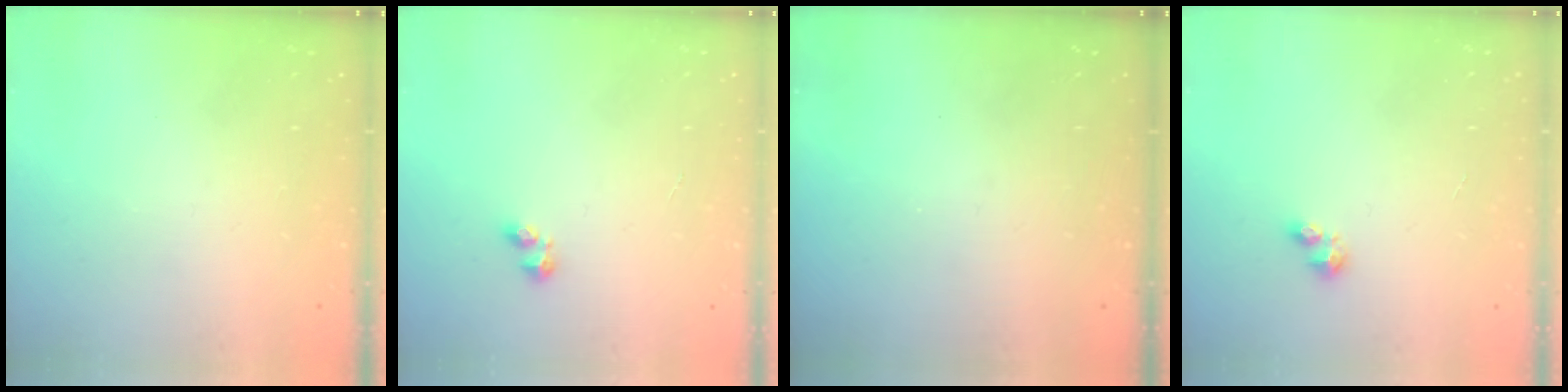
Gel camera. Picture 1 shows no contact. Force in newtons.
{"total": 2.2, "press": 2.1, "slide": 0.6}
{"total": 0.0}
{"total": 2.5, "press": 2.5, "slide": 0.4}